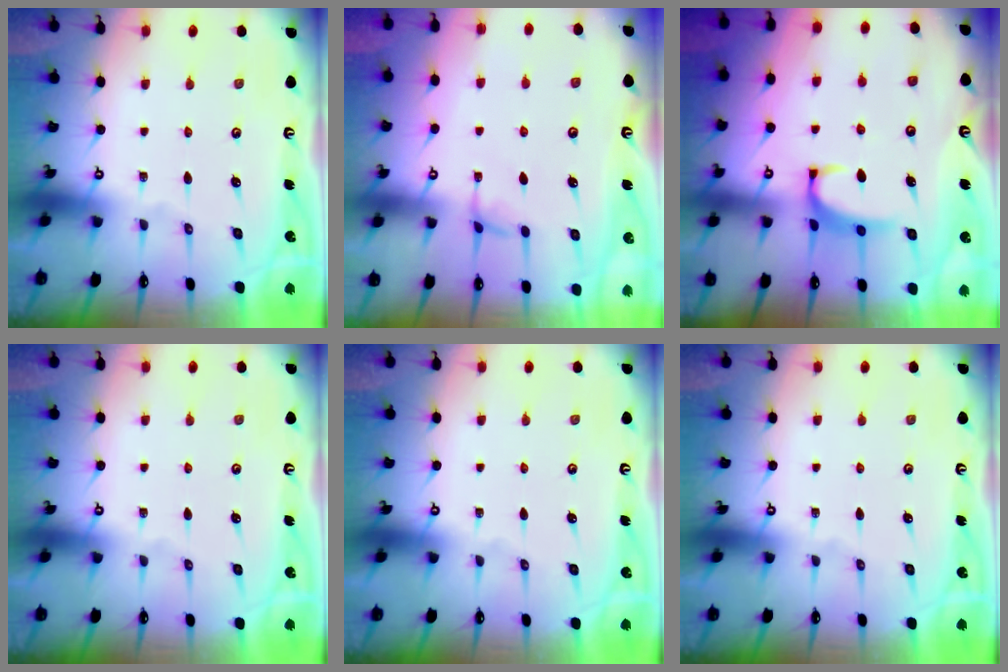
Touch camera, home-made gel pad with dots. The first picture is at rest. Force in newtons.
{"total": 1.5, "press": 1.4, "slide": 0.5}
{"total": 2.2, "press": 2.1, "slide": 0.6}
{"total": 0.0}
{"total": 0.0}
{"total": 0.0}